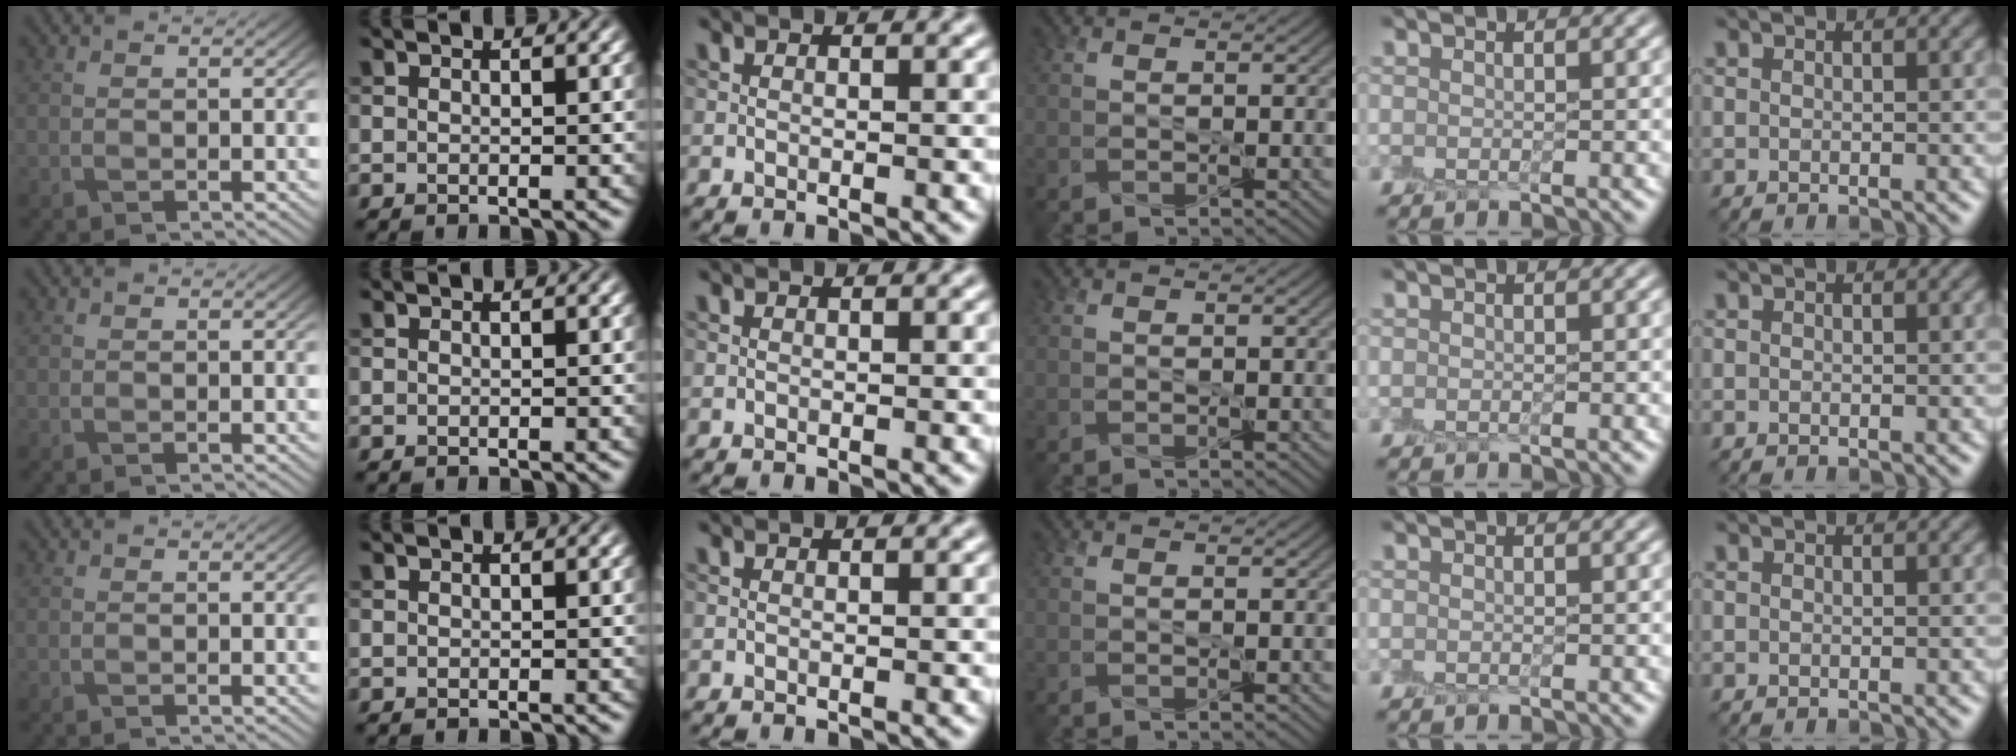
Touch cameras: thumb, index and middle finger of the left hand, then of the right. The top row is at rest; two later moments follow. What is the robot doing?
{"motion": "peel", "object": "postage stamp"}